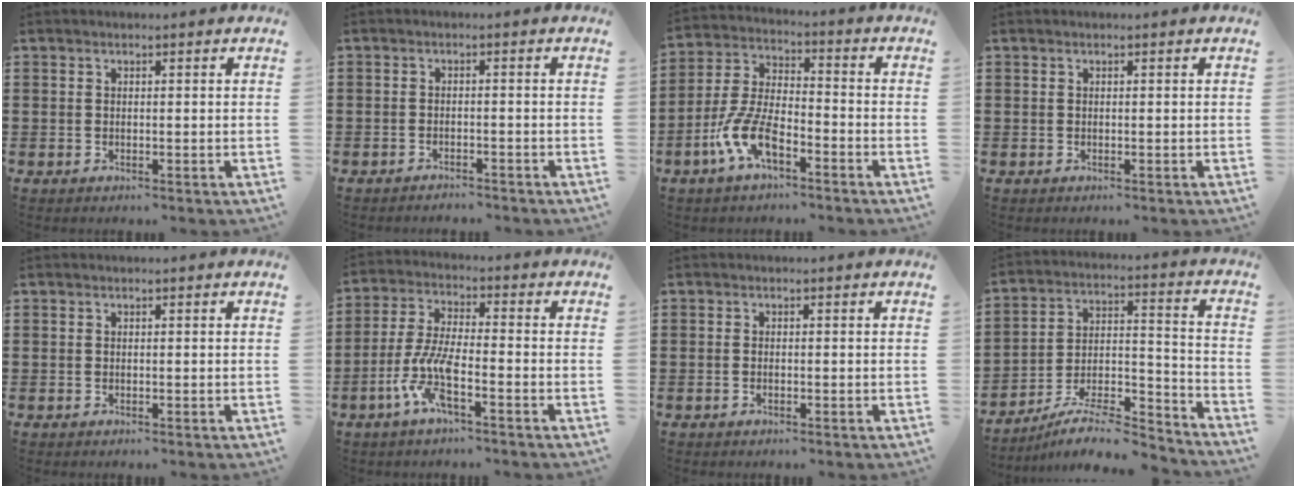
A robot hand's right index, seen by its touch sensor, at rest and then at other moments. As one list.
[{"total": 1.3, "force": [-1.3, 0.0, -0.1], "torque": [-0.003, 0.003, -0.027]}, {"total": 8.6, "force": [-4.9, 3.1, 6.4], "torque": [-0.168, -0.010, -0.101]}, {"total": 0.0}, {"total": 0.0}, {"total": 7.9, "force": [-4.1, 1.7, 6.6], "torque": [-0.157, -0.013, -0.080]}, {"total": 0.6, "force": [-0.3, 0.0, 0.5], "torque": [-0.012, -0.008, -0.003]}, {"total": 9.2, "force": [-7.9, 2.2, 4.2], "torque": [-0.061, 0.022, -0.150]}]